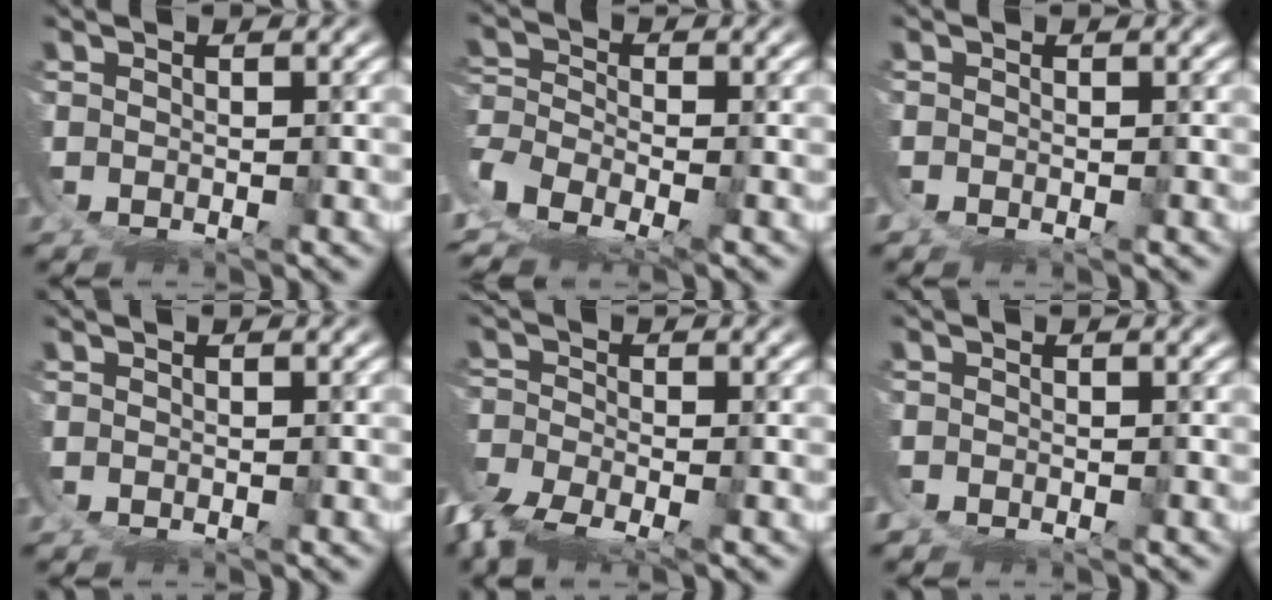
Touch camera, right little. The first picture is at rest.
{"total": 5.6, "force": [-3.8, 3.1, 2.7], "torque": [-0.067, -0.031, -0.063]}
{"total": 0.8, "force": [-0.6, 0.5, 0.1], "torque": [-0.011, -0.010, -0.009]}
{"total": 0.0}
{"total": 4.9, "force": [-3.6, 2.1, 2.5], "torque": [-0.065, -0.036, -0.056]}
{"total": 1.1, "force": [-1.0, 0.6, 0.0], "torque": [-0.011, -0.010, -0.017]}